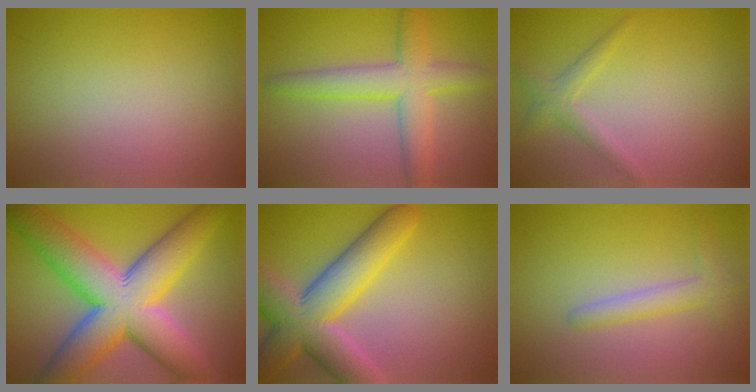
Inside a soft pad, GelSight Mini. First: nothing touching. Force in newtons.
{"total": 5.4, "press": 5.4, "slide": 0.1}
{"total": 1.8, "press": 1.8, "slide": 0.1}
{"total": 13.3, "press": 13.3, "slide": 0.6}
{"total": 9.0, "press": 9.0, "slide": 0.4}
{"total": 2.4, "press": 2.4, "slide": 0.2}